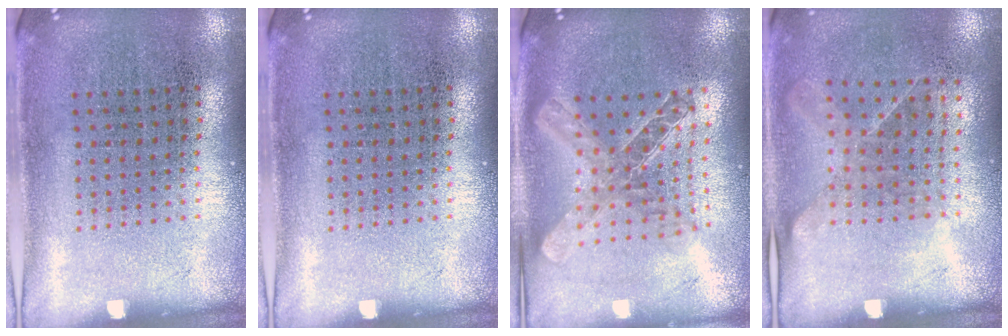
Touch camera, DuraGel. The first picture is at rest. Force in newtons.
{"total": 0.0}
{"total": 2.0, "press": 1.7, "slide": 1.1}
{"total": 1.2, "press": 0.9, "slide": 0.8}